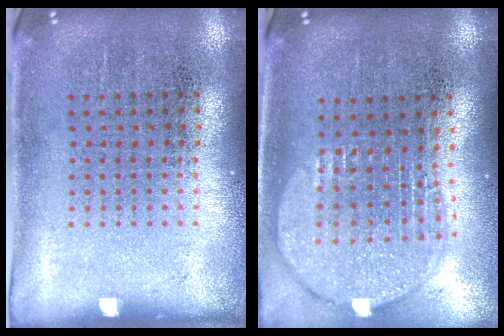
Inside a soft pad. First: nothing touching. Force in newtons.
{"total": 2.0, "press": 1.7, "slide": 1.1}